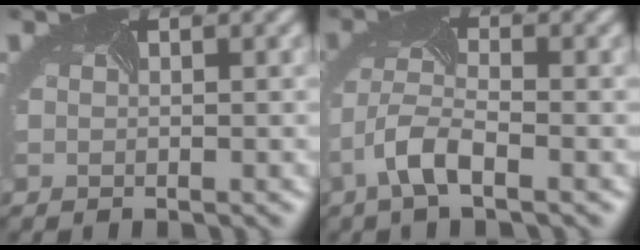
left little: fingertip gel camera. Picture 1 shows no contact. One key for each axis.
{"total": 3.5, "fx": -2.1, "fy": 1.0, "fz": 2.6, "tx": -0.070, "ty": 0.007, "tz": -0.052}